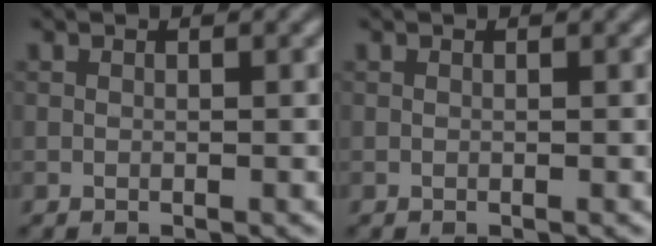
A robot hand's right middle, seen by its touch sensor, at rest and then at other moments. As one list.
[{"total": 0.0}]